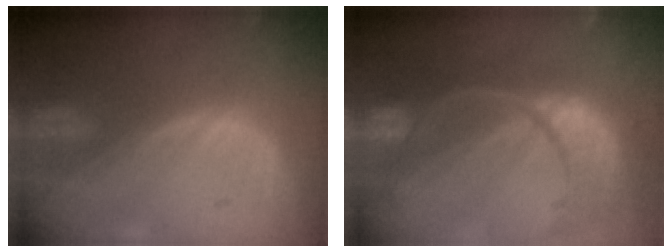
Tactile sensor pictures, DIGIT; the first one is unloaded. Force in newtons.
{"total": 13.3, "press": 10.7, "slide": 7.9}